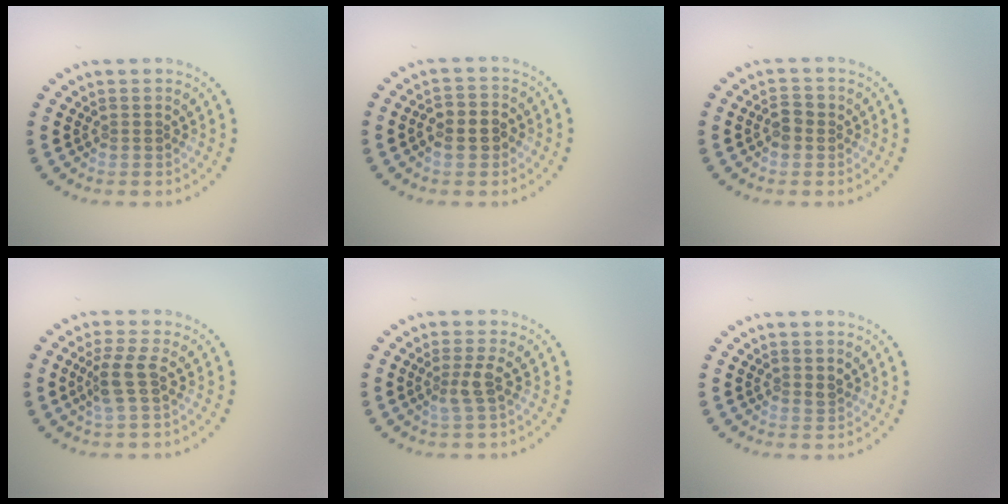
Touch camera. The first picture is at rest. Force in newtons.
{"total": 2.8, "press": 2.6, "slide": 0.8}
{"total": 1.7, "press": 1.7, "slide": 0.1}
{"total": 2.5, "press": 1.9, "slide": 1.6}
{"total": 1.8, "press": 1.3, "slide": 1.3}
{"total": 0.8, "press": 0.7, "slide": 0.4}